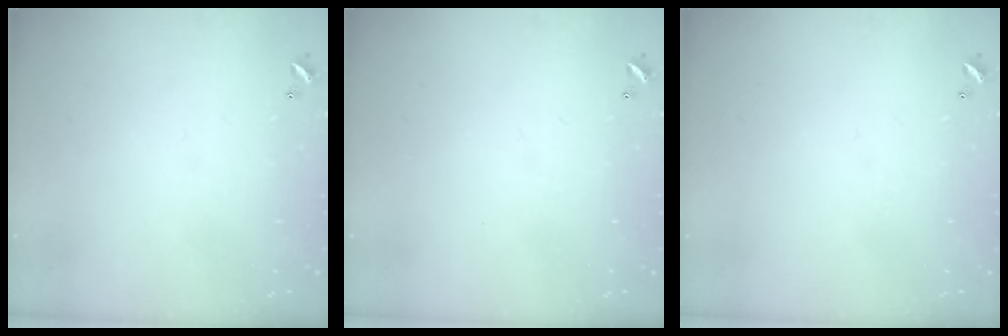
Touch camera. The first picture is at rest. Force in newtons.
{"total": 0.0}
{"total": 0.0}